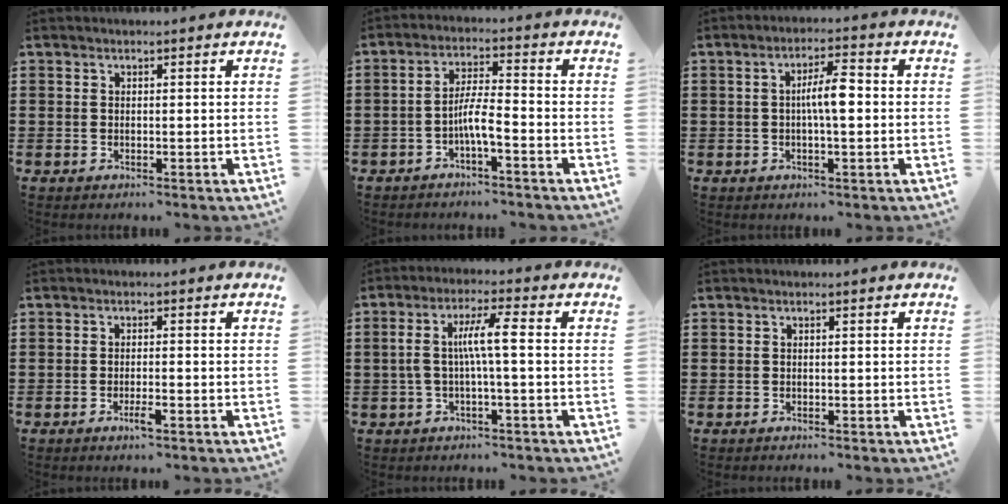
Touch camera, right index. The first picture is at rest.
{"total": 4.5, "force": [-2.2, 0.7, 3.9], "torque": [-0.084, 0.002, -0.046]}
{"total": 5.1, "force": [0.0, 1.2, 5.0], "torque": [-0.090, 0.008, -0.003]}
{"total": 2.3, "force": [-1.3, 0.2, 1.9], "torque": [-0.039, -0.005, -0.025]}
{"total": 6.3, "force": [-0.2, 0.7, 6.3], "torque": [-0.126, 0.000, -0.012]}
{"total": 0.0}